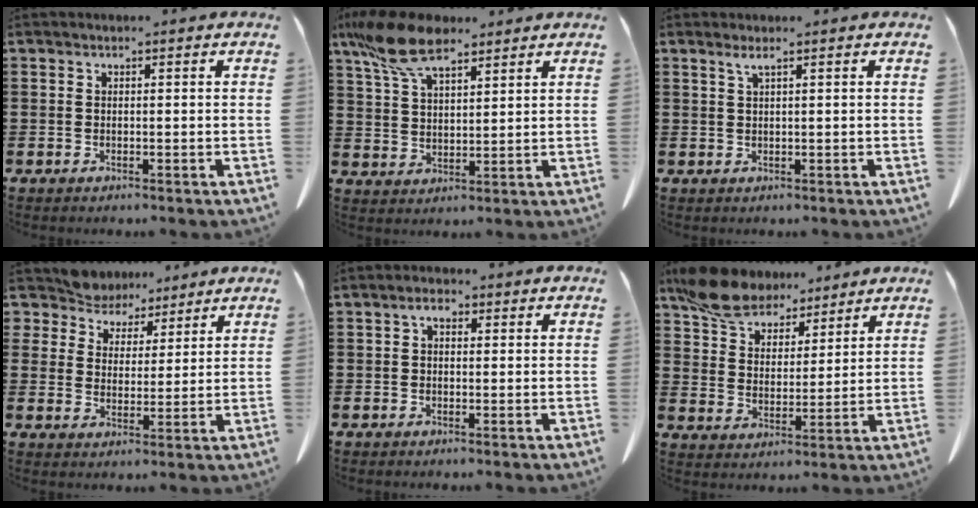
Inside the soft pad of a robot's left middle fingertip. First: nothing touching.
{"total": 10.7, "force": [7.5, 3.8, 6.6], "torque": [-0.161, -0.014, 0.139]}
{"total": 1.3, "force": [0.7, 0.0, 1.1], "torque": [-0.023, -0.001, 0.014]}
{"total": 6.5, "force": [6.0, 2.5, -0.1], "torque": [-0.038, -0.034, 0.113]}
{"total": 2.2, "force": [0.8, 1.2, 1.7], "torque": [-0.037, 0.007, 0.013]}
{"total": 9.4, "force": [8.1, 3.5, 3.0], "torque": [-0.094, -0.022, 0.156]}